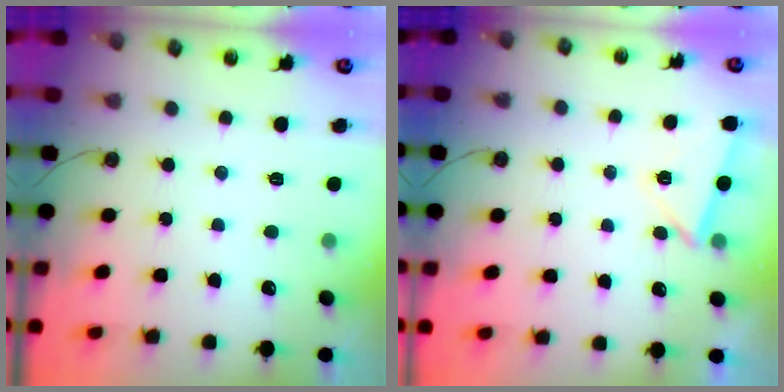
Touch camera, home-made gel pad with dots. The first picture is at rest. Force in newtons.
{"total": 3.0, "press": 2.8, "slide": 1.1}